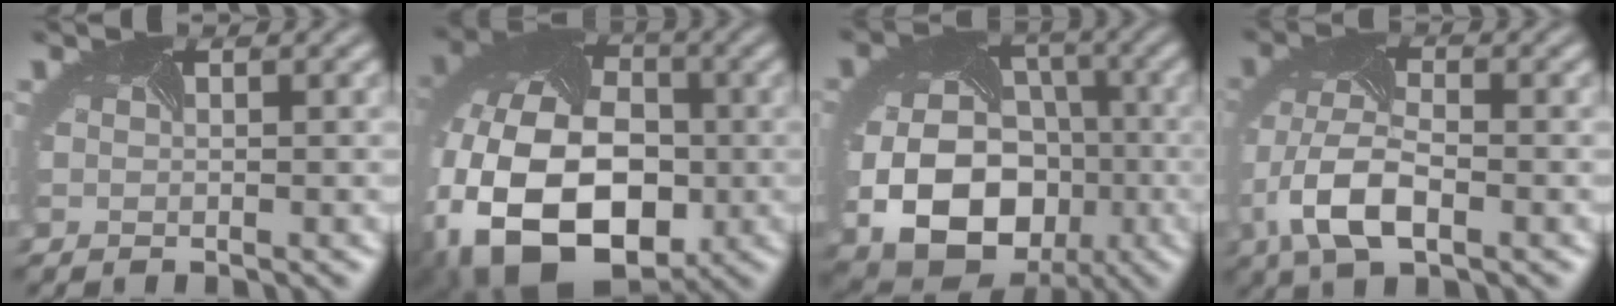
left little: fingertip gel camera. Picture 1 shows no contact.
{"total": 17.3, "force": [-5.1, 11.7, 11.6], "torque": [-0.243, -0.039, -0.082]}
{"total": 12.7, "force": [-3.6, 9.7, 7.3], "torque": [-0.137, -0.045, -0.047]}
{"total": 6.2, "force": [-2.3, 3.1, 4.8], "torque": [-0.121, -0.006, -0.048]}